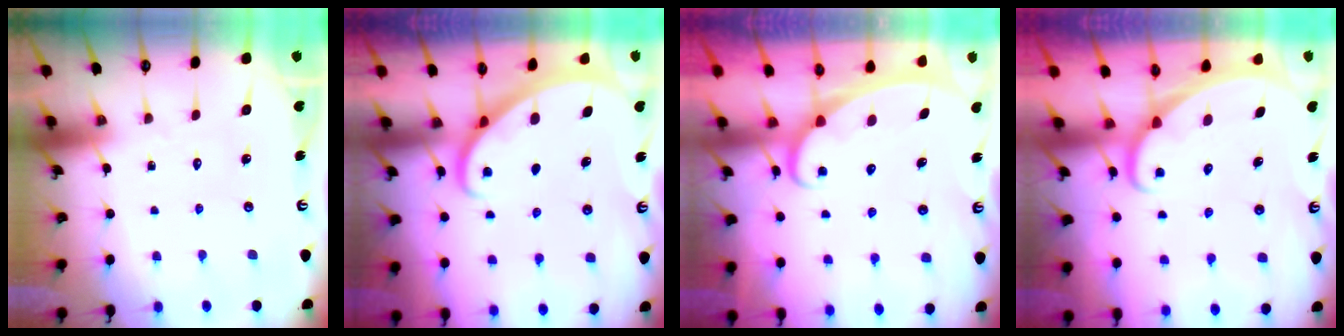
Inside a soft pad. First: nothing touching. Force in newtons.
{"total": 2.0, "press": 2.0, "slide": 0.2}
{"total": 2.5, "press": 2.4, "slide": 0.3}
{"total": 2.1, "press": 2.1, "slide": 0.0}